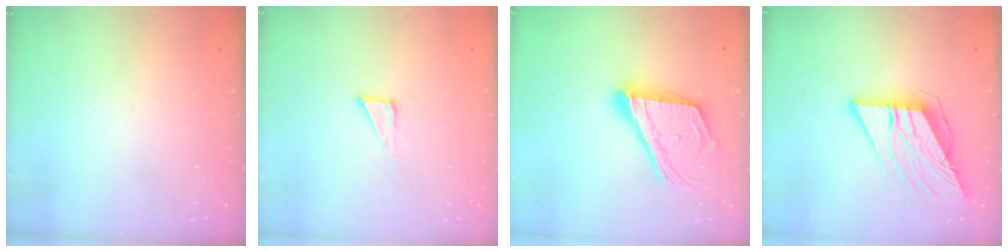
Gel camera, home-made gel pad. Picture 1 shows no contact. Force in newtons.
{"total": 1.9, "press": 1.9, "slide": 0.1}
{"total": 19.7, "press": 19.6, "slide": 2.3}
{"total": 11.3, "press": 11.2, "slide": 1.5}